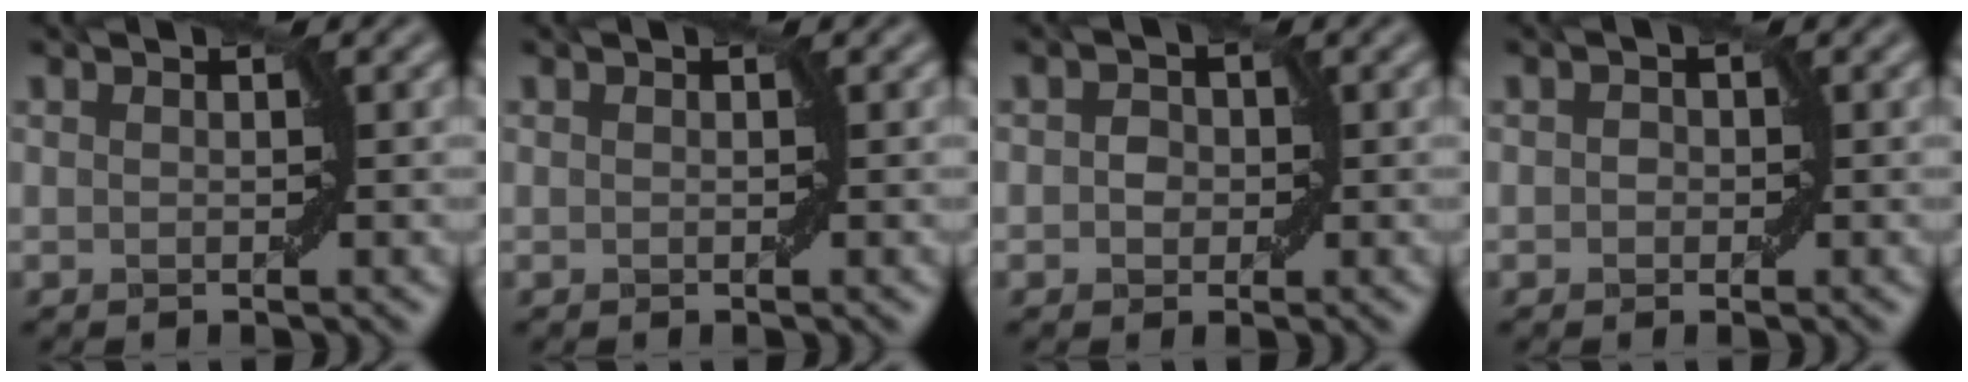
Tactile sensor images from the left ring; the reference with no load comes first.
{"total": 0.0}
{"total": 1.7, "force": [0.0, 1.5, 0.8], "torque": [-0.006, 0.005, -0.011]}
{"total": 0.9, "force": [0.0, 0.9, 0.3], "torque": [0.000, 0.001, -0.005]}